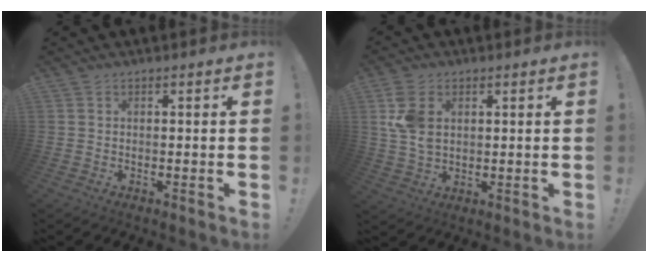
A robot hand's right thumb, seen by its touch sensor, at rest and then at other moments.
{"total": 8.4, "force": [2.9, 5.4, 5.8], "torque": [-0.116, -0.002, 0.057]}